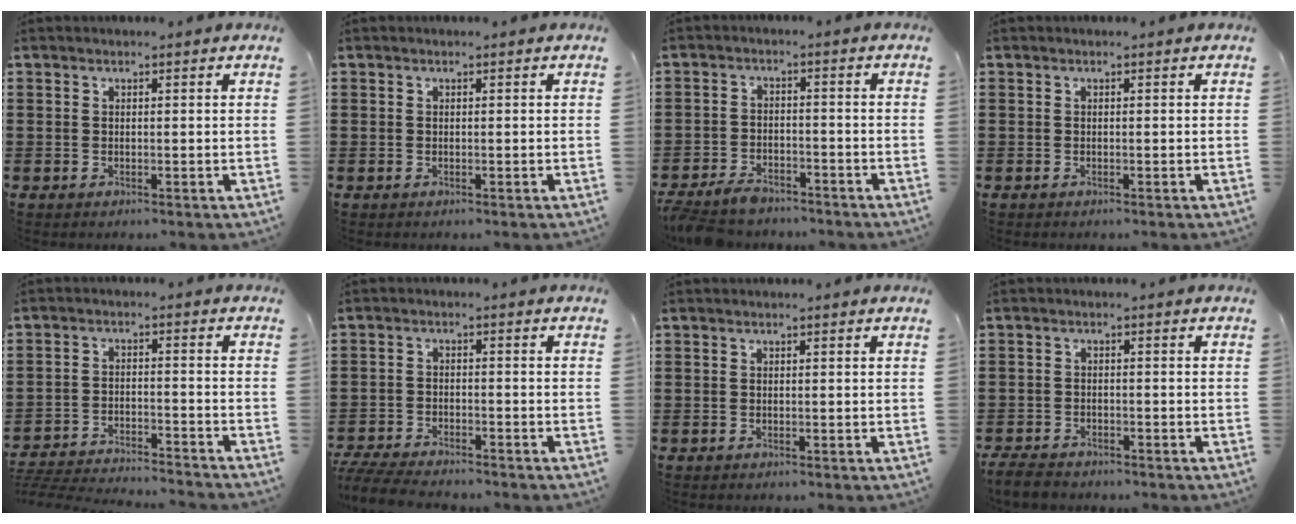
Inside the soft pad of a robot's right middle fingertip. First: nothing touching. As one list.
[{"total": 0.0}, {"total": 4.1, "force": [-3.8, 1.0, 1.2], "torque": [-0.036, 0.001, -0.081]}, {"total": 0.0}, {"total": 4.5, "force": [-4.4, -0.1, 0.6], "torque": [-0.028, -0.006, -0.096]}, {"total": 4.8, "force": [-4.6, 0.7, 1.1], "torque": [-0.028, 0.000, -0.094]}, {"total": 0.0}, {"total": 3.0, "force": [-2.9, 0.7, 0.6], "torque": [-0.027, -0.004, -0.063]}]